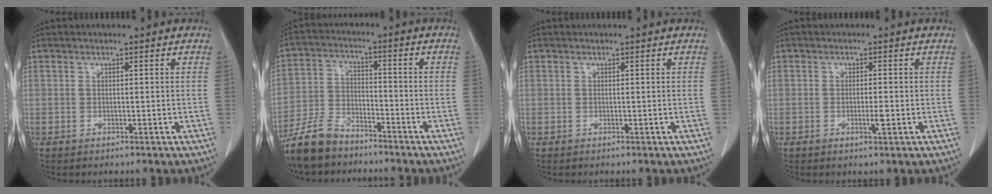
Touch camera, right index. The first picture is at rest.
{"total": 8.6, "force": [-7.2, 3.3, 3.3], "torque": [-0.079, -0.010, -0.142]}
{"total": 0.0}
{"total": 2.0, "force": [-0.6, 0.1, 1.9], "torque": [-0.036, -0.004, -0.010]}